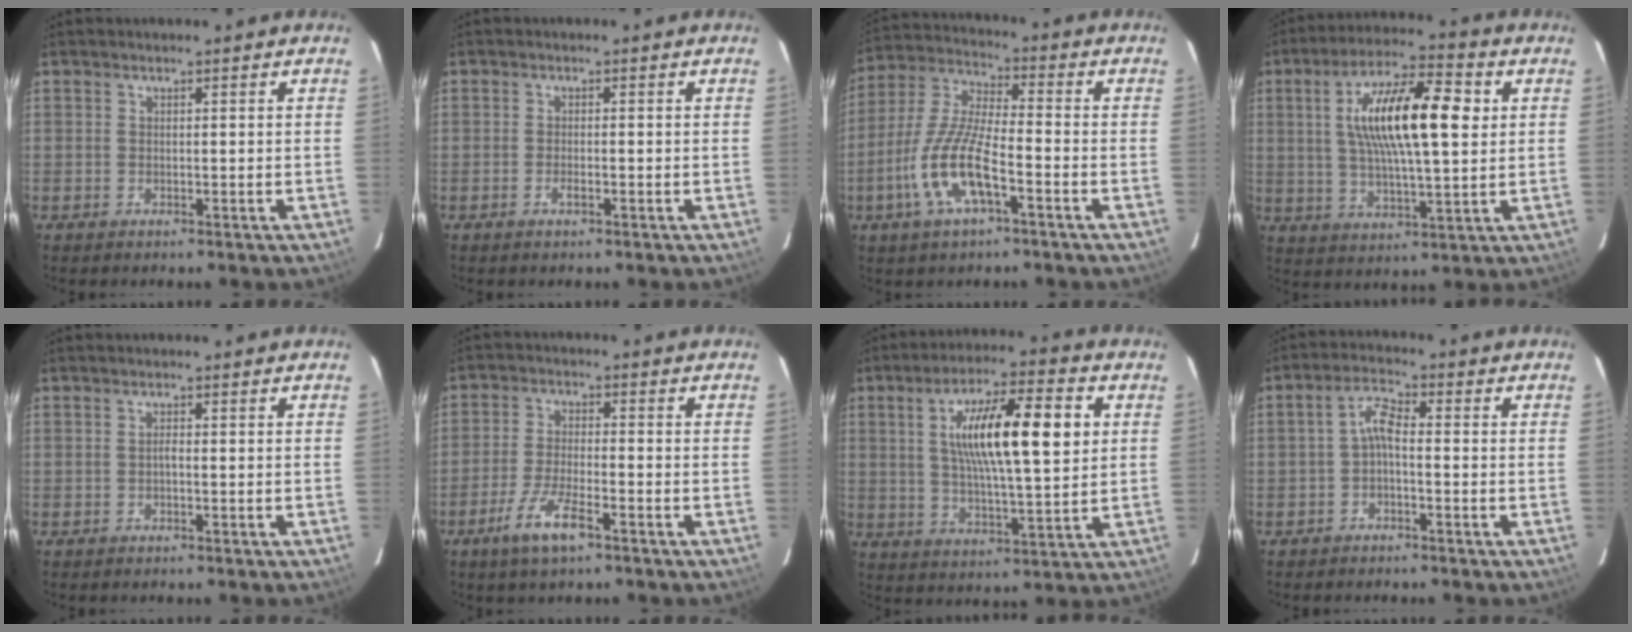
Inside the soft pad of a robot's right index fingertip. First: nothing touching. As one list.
[{"total": 1.2, "force": [-0.7, 0.2, 1.0], "torque": [-0.021, 0.001, -0.014]}, {"total": 13.0, "force": [-5.6, 3.1, 11.3], "torque": [-0.245, -0.004, -0.112]}, {"total": 16.3, "force": [3.7, 4.1, 15.4], "torque": [-0.275, 0.020, 0.062]}, {"total": 0.6, "force": [-0.2, -0.4, 0.5], "torque": [-0.008, 0.002, -0.005]}, {"total": 7.4, "force": [-4.5, 1.5, 5.7], "torque": [-0.128, -0.009, -0.087]}, {"total": 16.1, "force": [3.8, 3.2, 15.4], "torque": [-0.263, 0.015, 0.065]}, {"total": 3.3, "force": [-1.2, 0.7, 3.0], "torque": [-0.067, 0.011, -0.026]}]